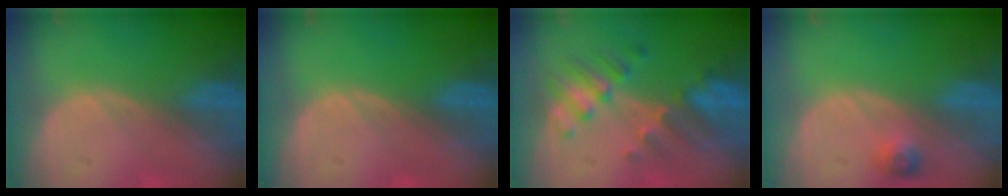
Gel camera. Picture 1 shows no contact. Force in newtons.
{"total": 0.0}
{"total": 7.7, "press": 6.9, "slide": 3.3}
{"total": 2.3, "press": 2.2, "slide": 0.7}